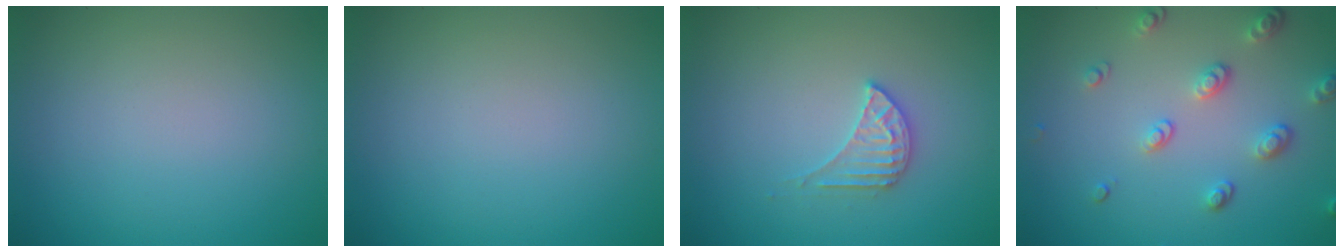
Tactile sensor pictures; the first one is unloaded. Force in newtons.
{"total": 0.0}
{"total": 2.3, "press": 2.3, "slide": 0.3}
{"total": 2.9, "press": 2.6, "slide": 1.3}